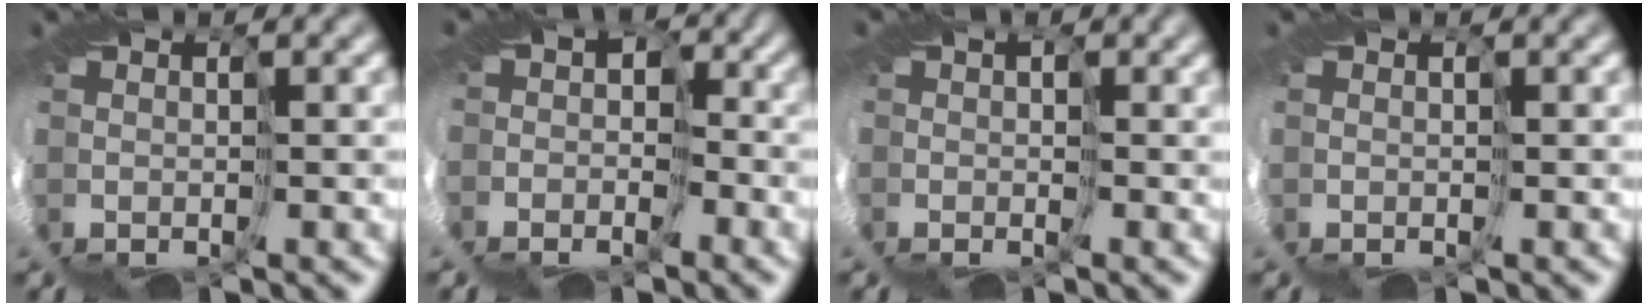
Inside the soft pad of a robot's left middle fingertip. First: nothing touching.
{"total": 6.6, "force": [-2.1, 5.6, 2.9], "torque": [-0.061, 0.000, -0.046]}
{"total": 2.1, "force": [0.4, 1.7, 1.1], "torque": [-0.020, 0.005, -0.002]}
{"total": 0.0}